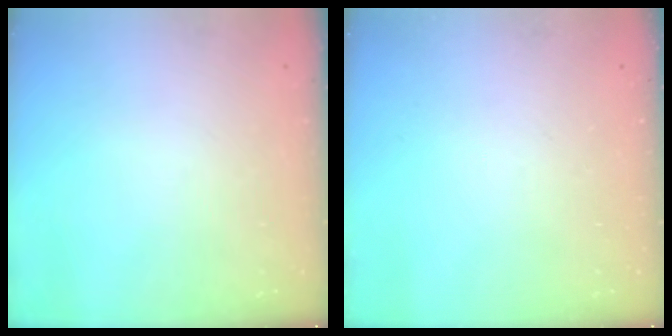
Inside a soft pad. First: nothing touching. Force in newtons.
{"total": 0.0}